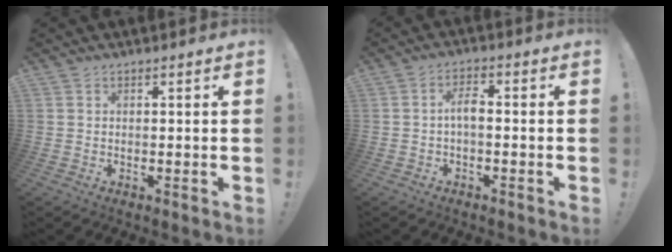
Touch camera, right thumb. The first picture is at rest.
{"total": 4.3, "force": [-1.2, 1.4, 3.9], "torque": [-0.082, 0.011, -0.025]}